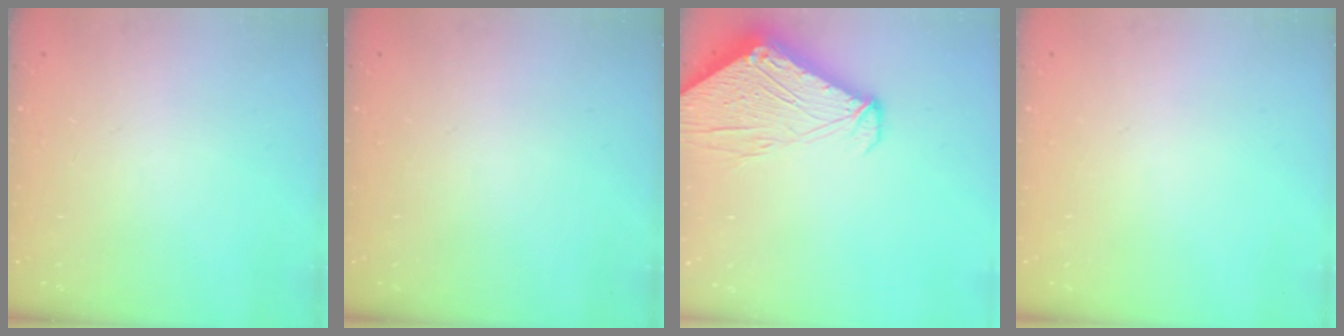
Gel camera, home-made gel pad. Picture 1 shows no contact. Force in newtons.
{"total": 0.0}
{"total": 9.6, "press": 9.6, "slide": 1.1}
{"total": 0.0}